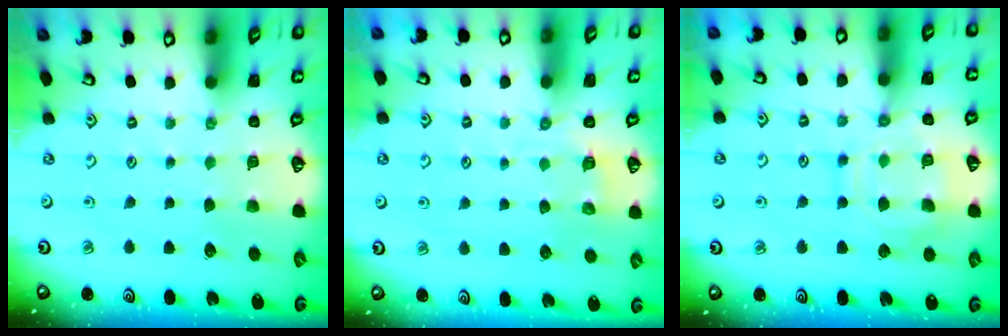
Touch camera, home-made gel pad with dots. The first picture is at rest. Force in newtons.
{"total": 2.1, "press": 1.0, "slide": 1.9}
{"total": 11.2, "press": 11.2, "slide": 1.0}